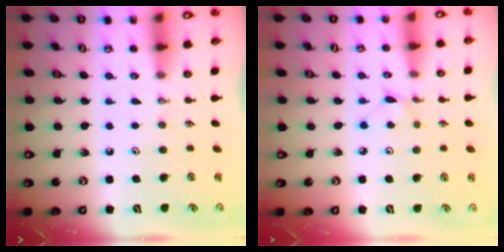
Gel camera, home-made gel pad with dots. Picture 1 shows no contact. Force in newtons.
{"total": 3.0, "press": 3.0, "slide": 0.3}